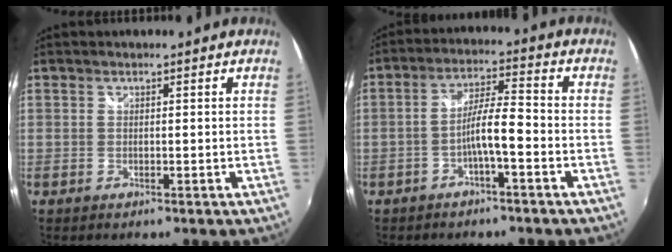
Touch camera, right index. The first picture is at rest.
{"total": 5.8, "force": [-2.8, 0.5, 5.0], "torque": [-0.101, 0.013, -0.049]}